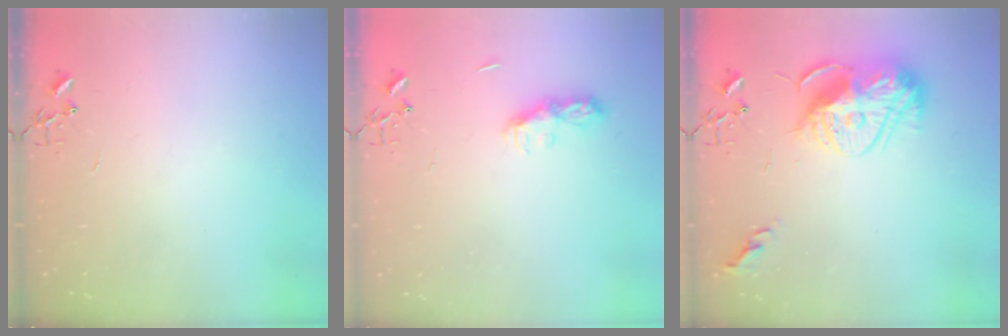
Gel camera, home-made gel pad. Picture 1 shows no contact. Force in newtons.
{"total": 7.8, "press": 7.8, "slide": 0.4}
{"total": 15.6, "press": 15.6, "slide": 1.2}